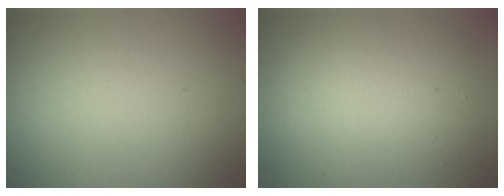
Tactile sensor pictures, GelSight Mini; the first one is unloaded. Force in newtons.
{"total": 5.7, "press": 5.7, "slide": 0.4}